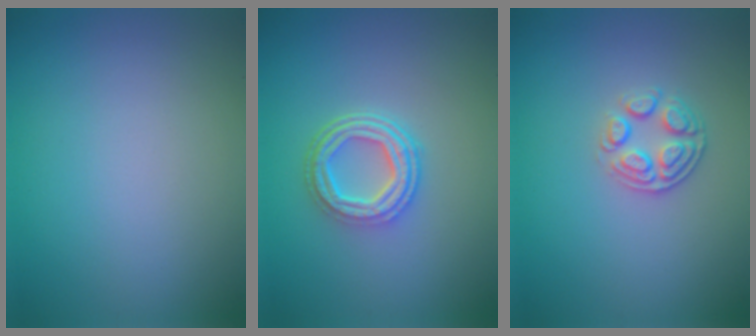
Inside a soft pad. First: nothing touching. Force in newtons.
{"total": 4.5, "press": 3.4, "slide": 3.0}
{"total": 2.7, "press": 2.3, "slide": 1.4}